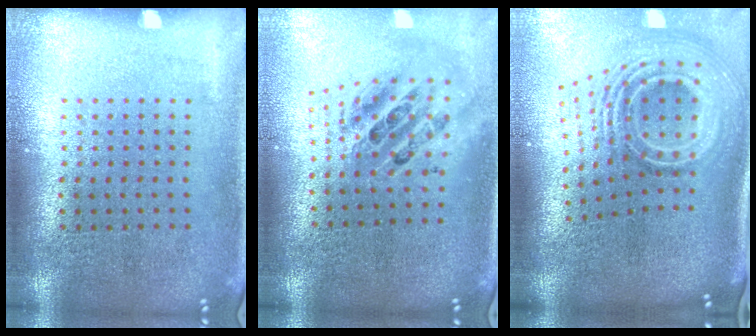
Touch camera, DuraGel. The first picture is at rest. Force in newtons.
{"total": 2.1, "press": 1.6, "slide": 1.4}
{"total": 3.1, "press": 1.9, "slide": 2.4}